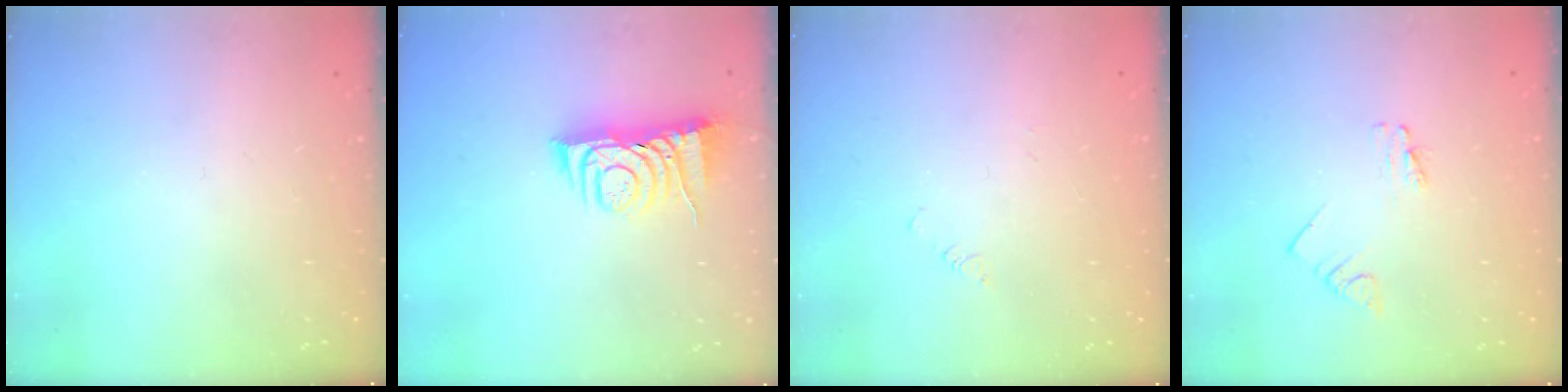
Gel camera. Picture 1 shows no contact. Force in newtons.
{"total": 7.3, "press": 7.2, "slide": 0.8}
{"total": 1.4, "press": 1.3, "slide": 0.3}
{"total": 1.1, "press": 1.1, "slide": 0.0}